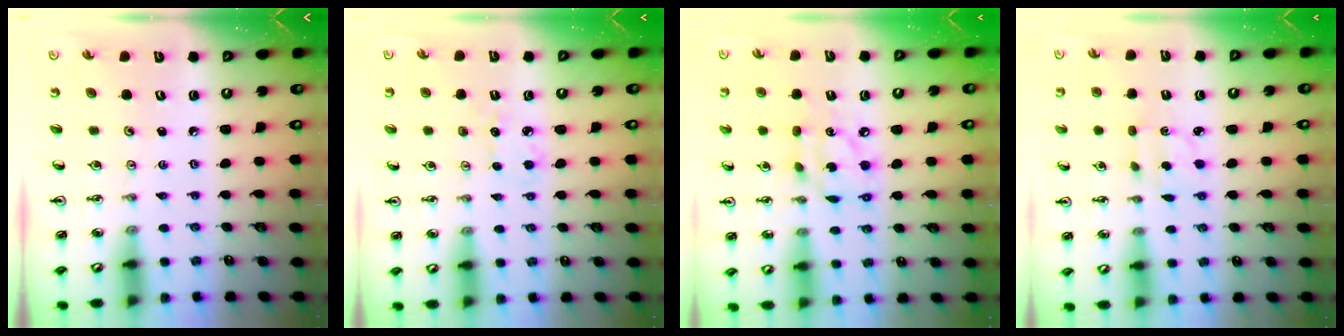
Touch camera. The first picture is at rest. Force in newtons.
{"total": 5.3, "press": 5.3, "slide": 0.5}
{"total": 9.8, "press": 9.8, "slide": 0.6}
{"total": 2.5, "press": 2.4, "slide": 0.6}